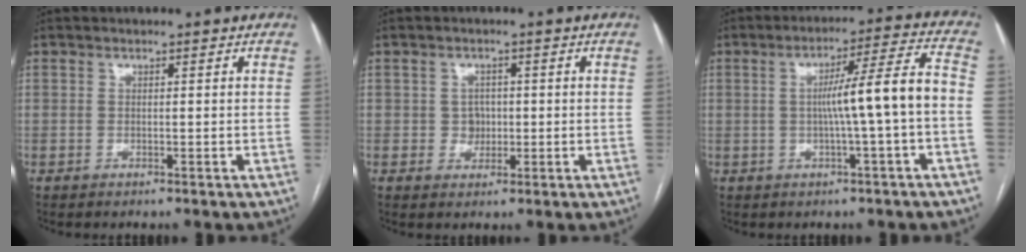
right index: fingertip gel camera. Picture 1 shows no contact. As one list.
[{"total": 2.6, "force": [-0.1, 2.4, 1.0], "torque": [-0.008, 0.005, 0.000]}, {"total": 9.7, "force": [-1.2, -0.9, 9.6], "torque": [-0.148, 0.021, -0.015]}]